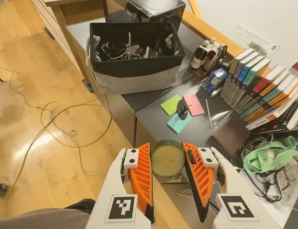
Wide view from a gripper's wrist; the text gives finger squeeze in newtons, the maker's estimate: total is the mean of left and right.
{"total": 10.4, "left": 10.8, "right": 10.0}